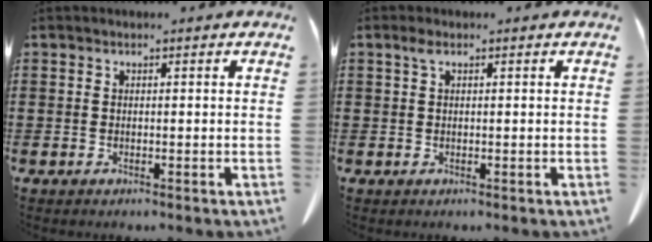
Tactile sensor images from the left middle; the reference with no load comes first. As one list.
[{"total": 1.4, "force": [0.5, 0.6, 1.1], "torque": [-0.026, 0.004, 0.008]}]